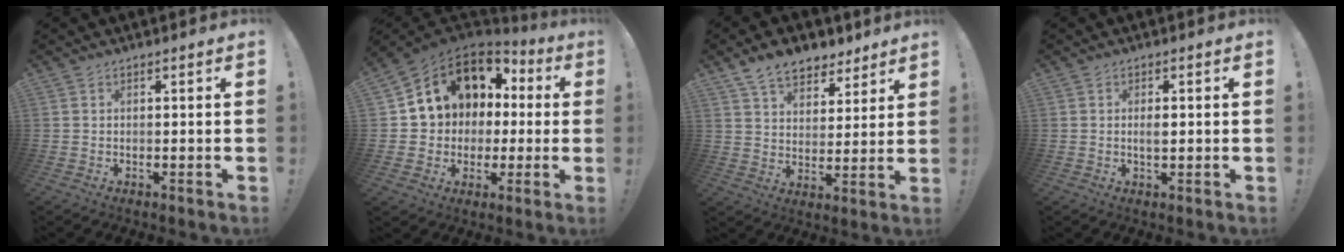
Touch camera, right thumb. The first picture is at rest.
{"total": 11.4, "force": [3.4, 9.8, 4.7], "torque": [-0.072, -0.021, 0.079]}
{"total": 10.8, "force": [8.1, 6.0, 4.0], "torque": [-0.063, -0.049, 0.154]}
{"total": 2.2, "force": [0.0, 1.0, 2.0], "torque": [-0.028, -0.002, -0.003]}